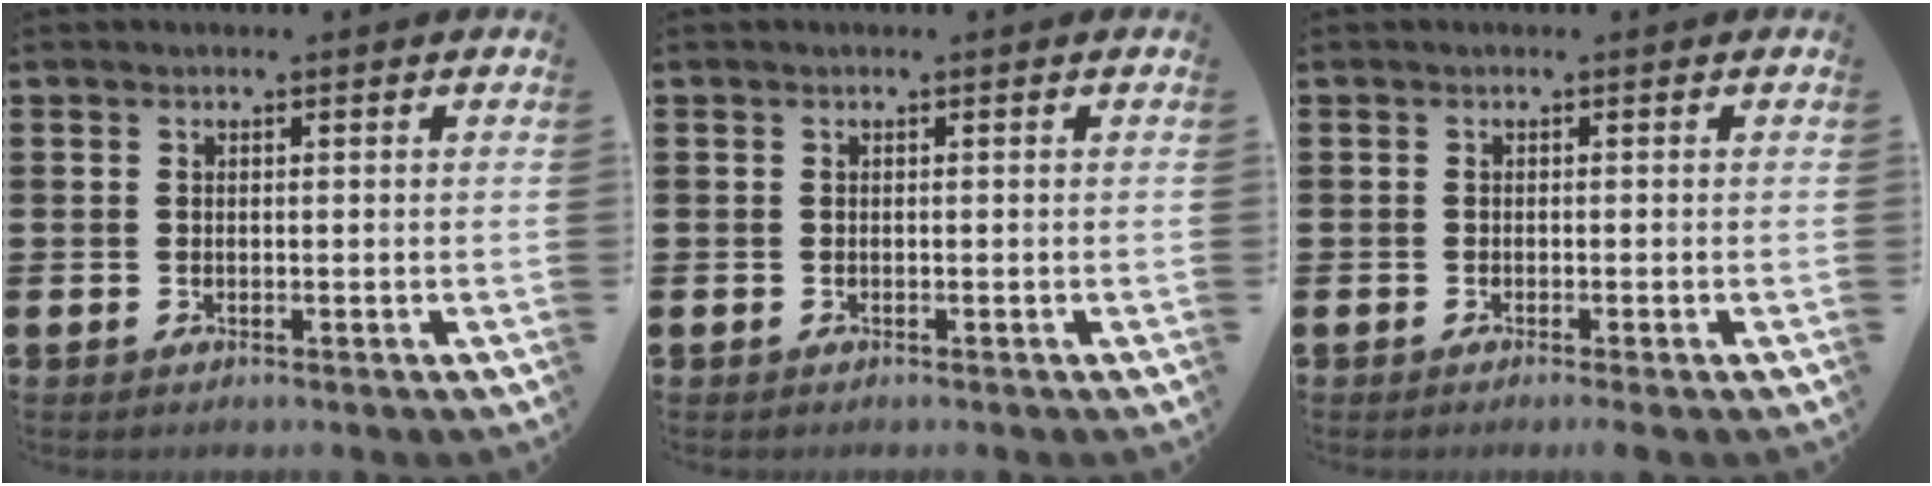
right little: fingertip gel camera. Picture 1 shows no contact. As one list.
[{"total": 0.0}, {"total": 0.5, "force": [-0.3, -0.1, 0.4], "torque": [-0.006, -0.002, -0.006]}]